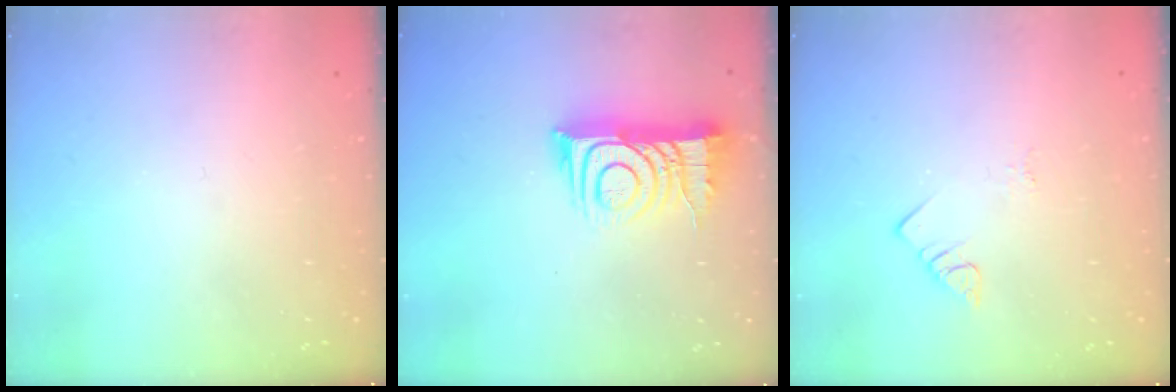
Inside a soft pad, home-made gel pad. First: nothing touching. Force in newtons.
{"total": 12.7, "press": 12.7, "slide": 0.9}
{"total": 2.8, "press": 2.8, "slide": 0.4}